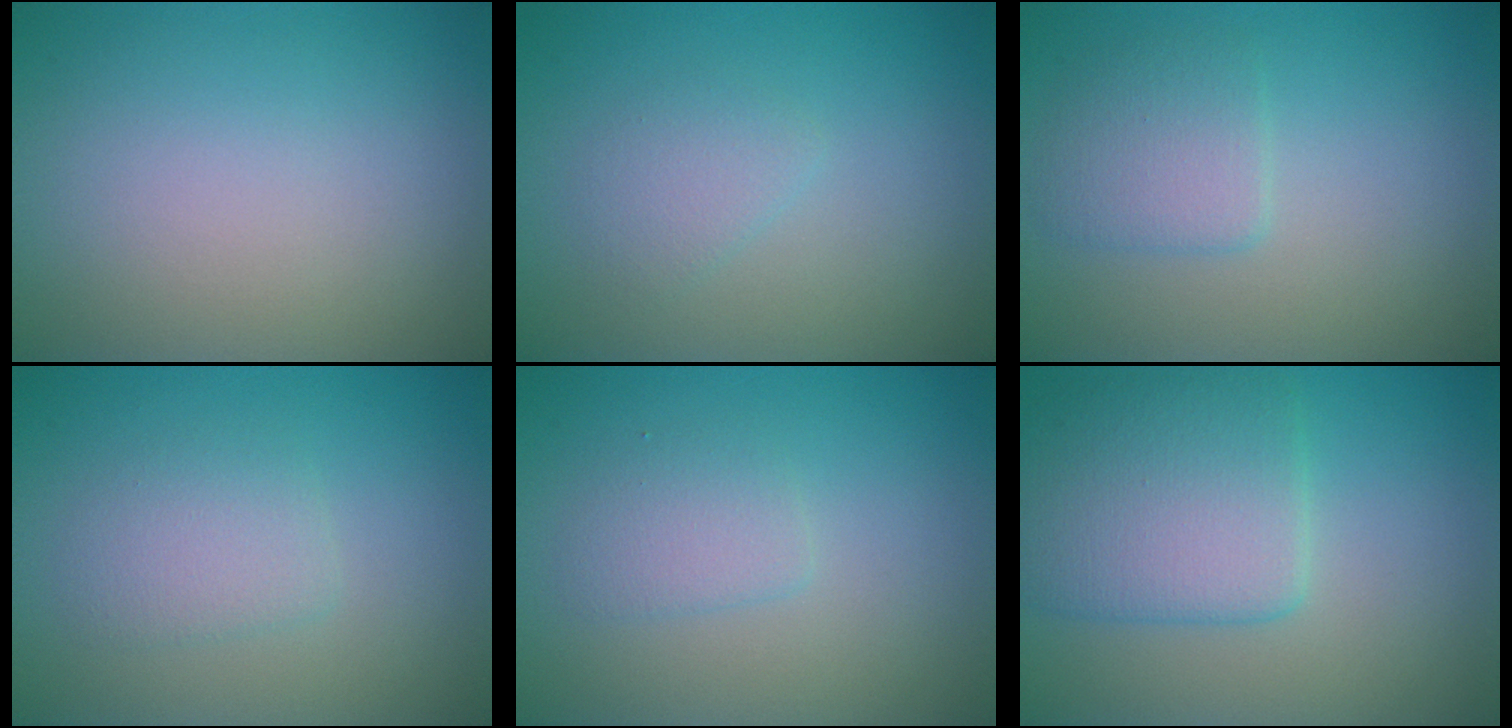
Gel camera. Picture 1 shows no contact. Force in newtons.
{"total": 1.5, "press": 1.5, "slide": 0.1}
{"total": 2.5, "press": 2.5, "slide": 0.1}
{"total": 2.1, "press": 2.1, "slide": 0.1}
{"total": 1.7, "press": 1.7, "slide": 0.1}
{"total": 5.7, "press": 5.7, "slide": 0.2}